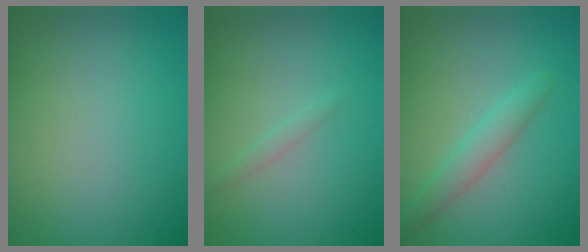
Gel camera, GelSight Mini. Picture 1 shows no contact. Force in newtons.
{"total": 0.8, "press": 0.8, "slide": 0.1}
{"total": 2.4, "press": 2.4, "slide": 0.2}